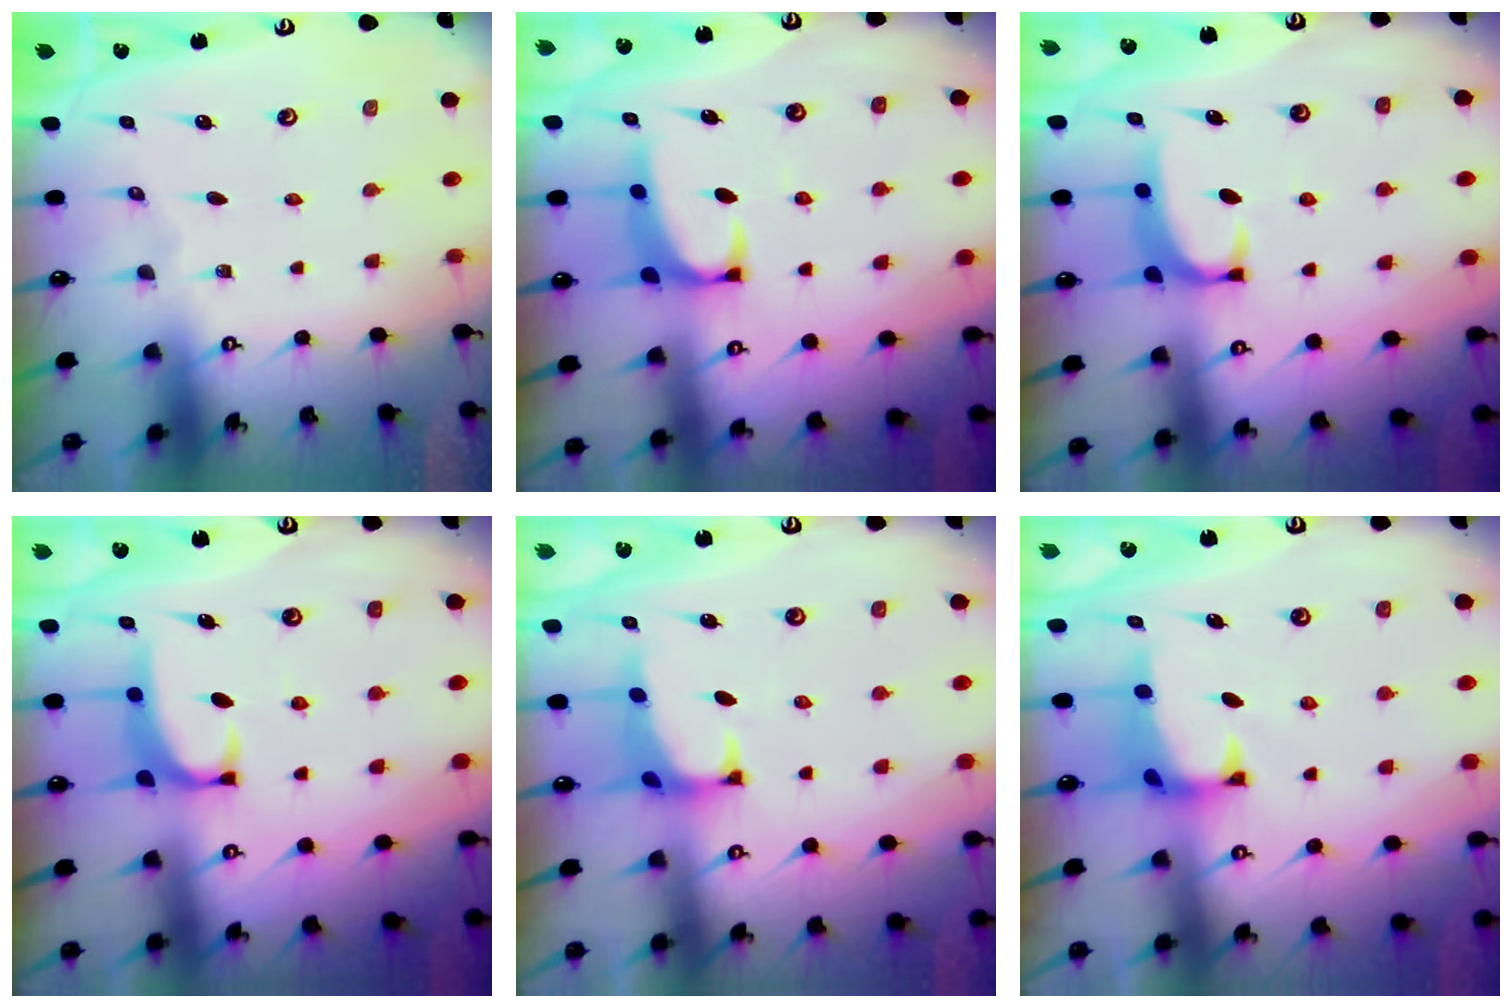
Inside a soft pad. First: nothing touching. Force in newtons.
{"total": 2.0, "press": 1.9, "slide": 0.7}
{"total": 1.9, "press": 1.8, "slide": 0.6}
{"total": 2.0, "press": 1.9, "slide": 0.5}
{"total": 1.6, "press": 1.5, "slide": 0.6}
{"total": 0.8, "press": 0.1, "slide": 0.8}